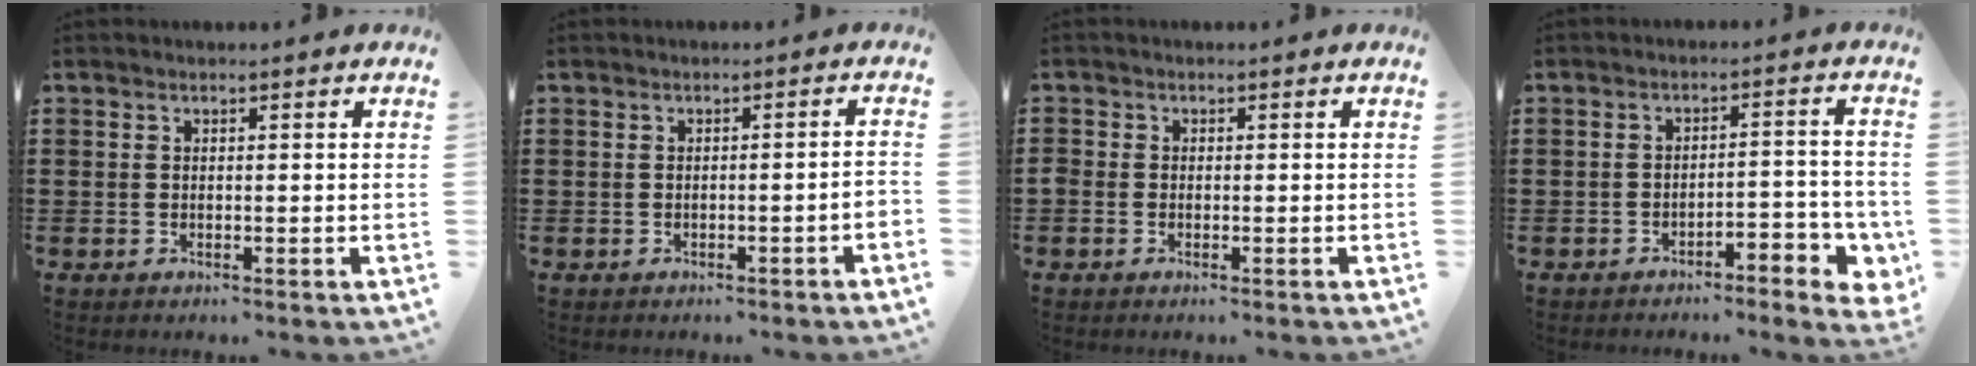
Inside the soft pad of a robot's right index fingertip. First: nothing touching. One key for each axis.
{"total": 1.3, "fx": -0.9, "fy": -0.1, "fz": 0.9, "tx": -0.015, "ty": -0.002, "tz": -0.017}
{"total": 0.7, "fx": -0.6, "fy": 0.4, "fz": 0.1, "tx": -0.003, "ty": 0.000, "tz": -0.012}
{"total": 3.5, "fx": -2.8, "fy": 0.7, "fz": 1.9, "tx": -0.034, "ty": 0.008, "tz": -0.058}